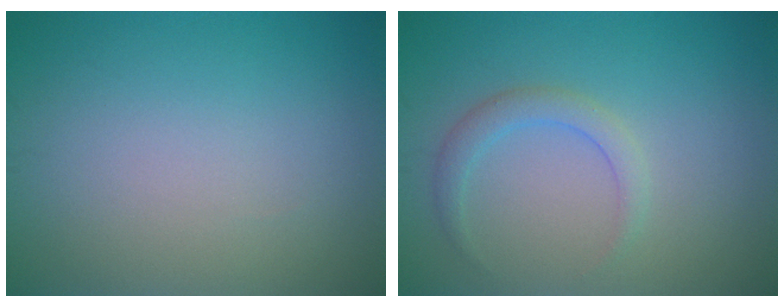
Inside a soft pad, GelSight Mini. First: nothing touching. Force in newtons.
{"total": 2.0, "press": 2.0, "slide": 0.2}